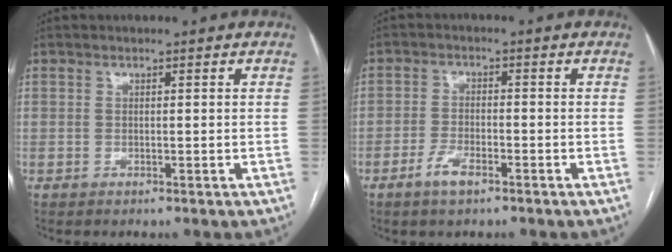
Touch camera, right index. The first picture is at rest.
{"total": 3.6, "force": [-2.4, 1.3, 2.5], "torque": [-0.051, 0.002, -0.045]}